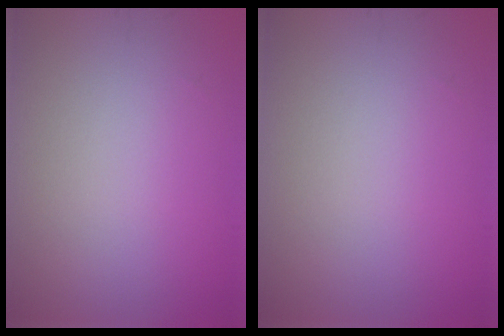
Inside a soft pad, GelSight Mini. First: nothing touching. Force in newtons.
{"total": 0.0}